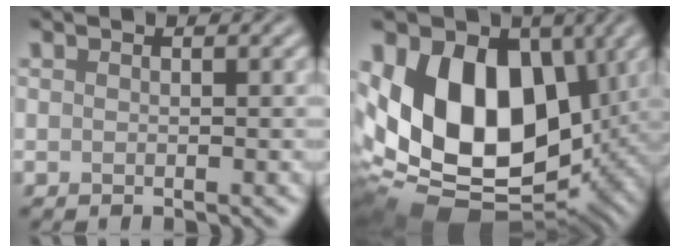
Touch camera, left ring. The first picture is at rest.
{"total": 16.7, "force": [1.7, 11.3, 12.2], "torque": [-0.203, -0.012, 0.023]}